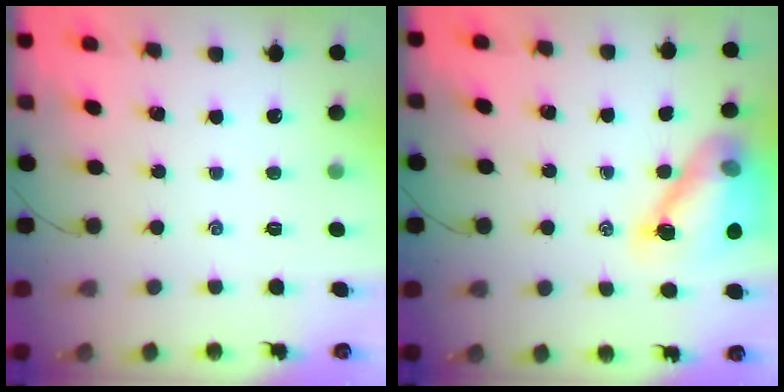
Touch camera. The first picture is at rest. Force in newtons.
{"total": 13.8, "press": 13.3, "slide": 3.7}